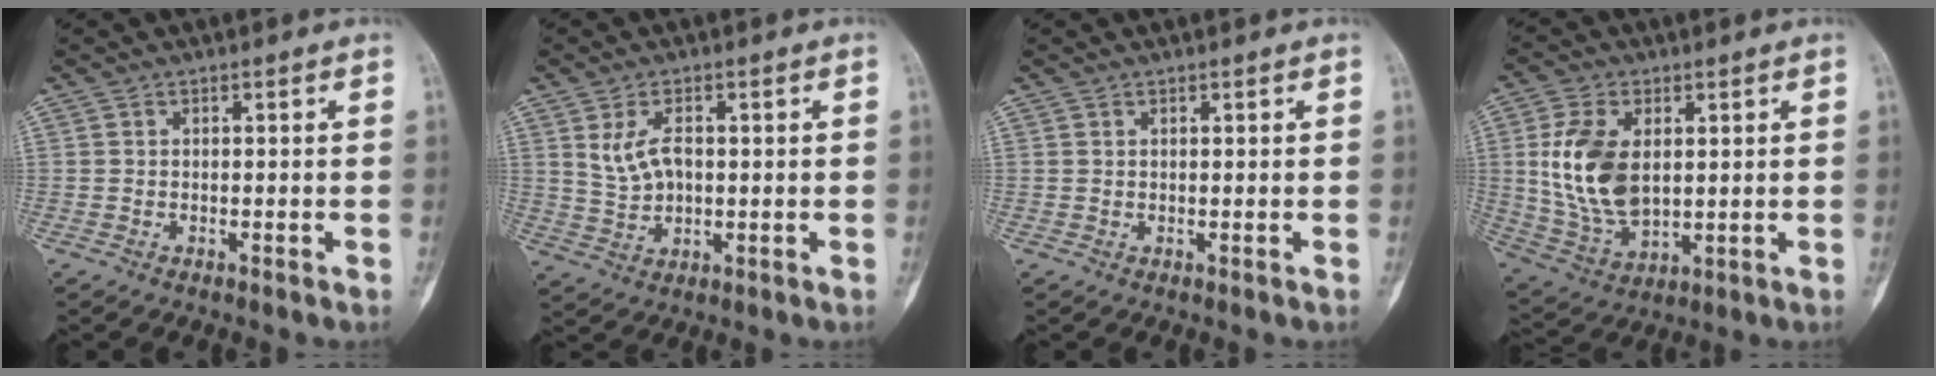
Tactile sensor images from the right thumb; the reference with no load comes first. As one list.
[{"total": 5.6, "force": [1.3, 3.5, 4.2], "torque": [-0.067, 0.005, 0.032]}, {"total": 0.0}, {"total": 14.7, "force": [2.2, 9.0, 11.4], "torque": [-0.213, -0.009, 0.053]}]